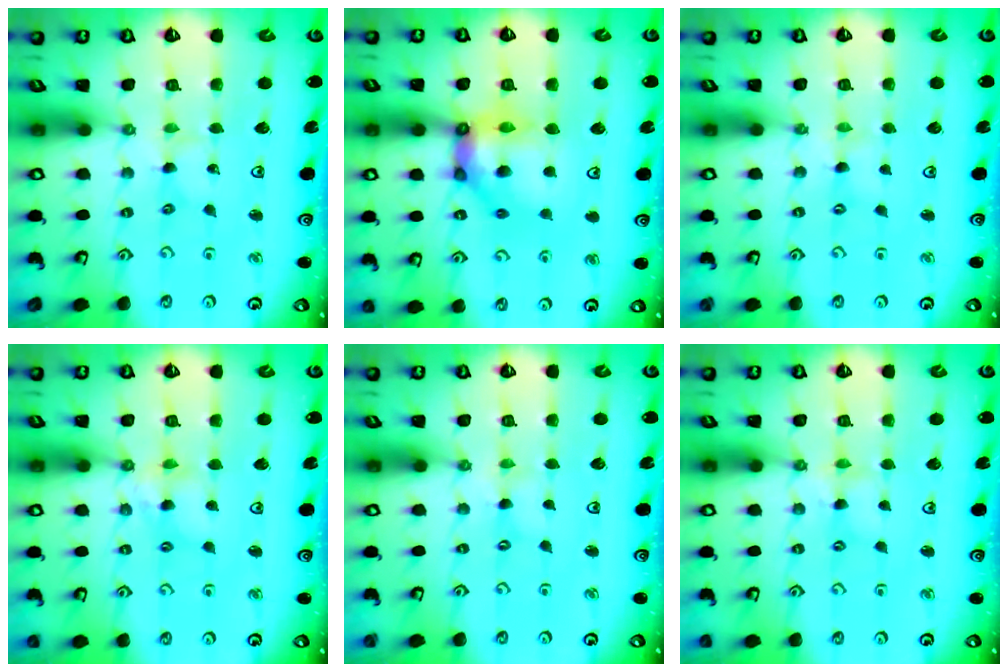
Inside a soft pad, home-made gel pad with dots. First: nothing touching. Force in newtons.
{"total": 13.9, "press": 13.9, "slide": 1.5}
{"total": 0.0}
{"total": 6.7, "press": 6.6, "slide": 0.4}
{"total": 0.0}
{"total": 2.9, "press": 2.9, "slide": 0.4}